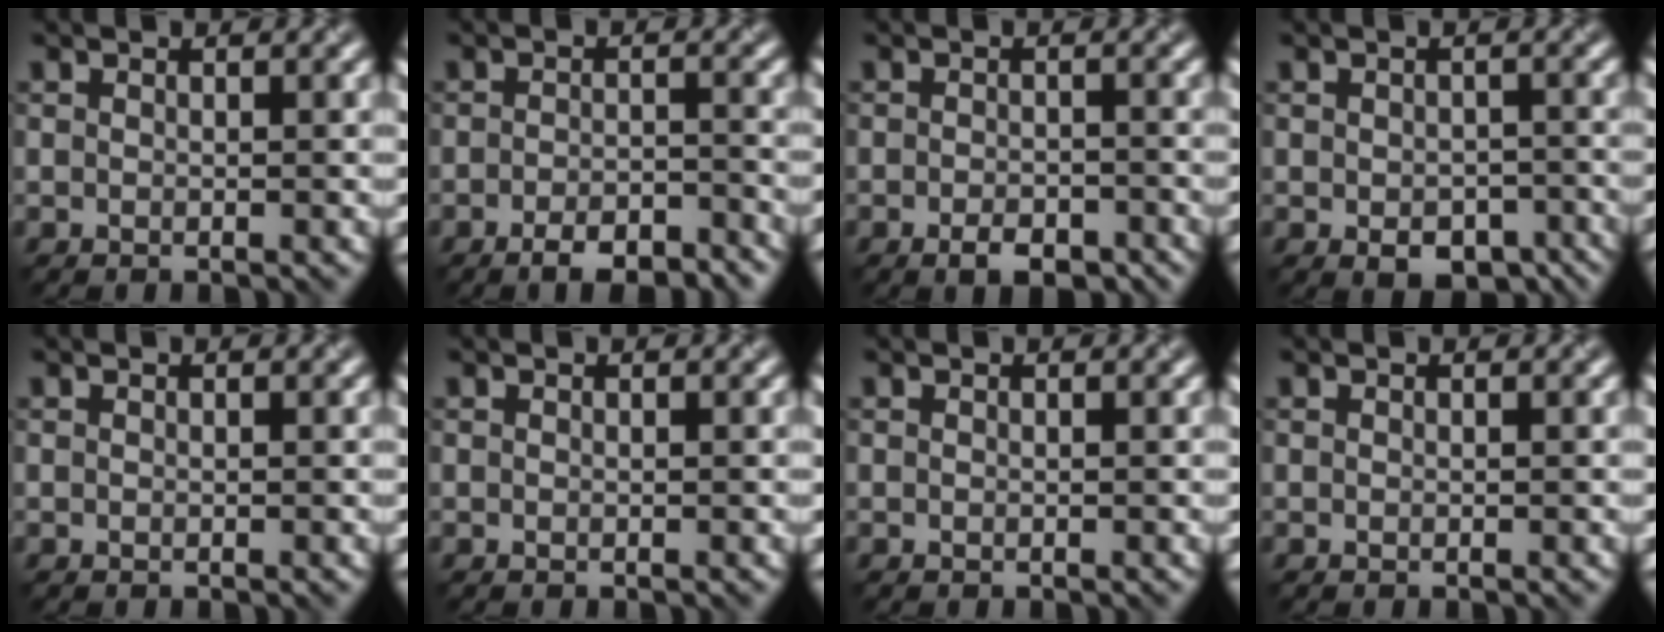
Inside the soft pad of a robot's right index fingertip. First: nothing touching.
{"total": 4.0, "force": [-2.9, 1.2, 2.5], "torque": [-0.037, 0.000, -0.045]}
{"total": 2.7, "force": [-1.6, 1.2, 1.8], "torque": [-0.027, -0.002, -0.026]}
{"total": 4.0, "force": [-1.8, 2.4, 2.7], "torque": [-0.033, -0.012, -0.021]}
{"total": 0.0}
{"total": 0.0}
{"total": 0.0}
{"total": 0.0}